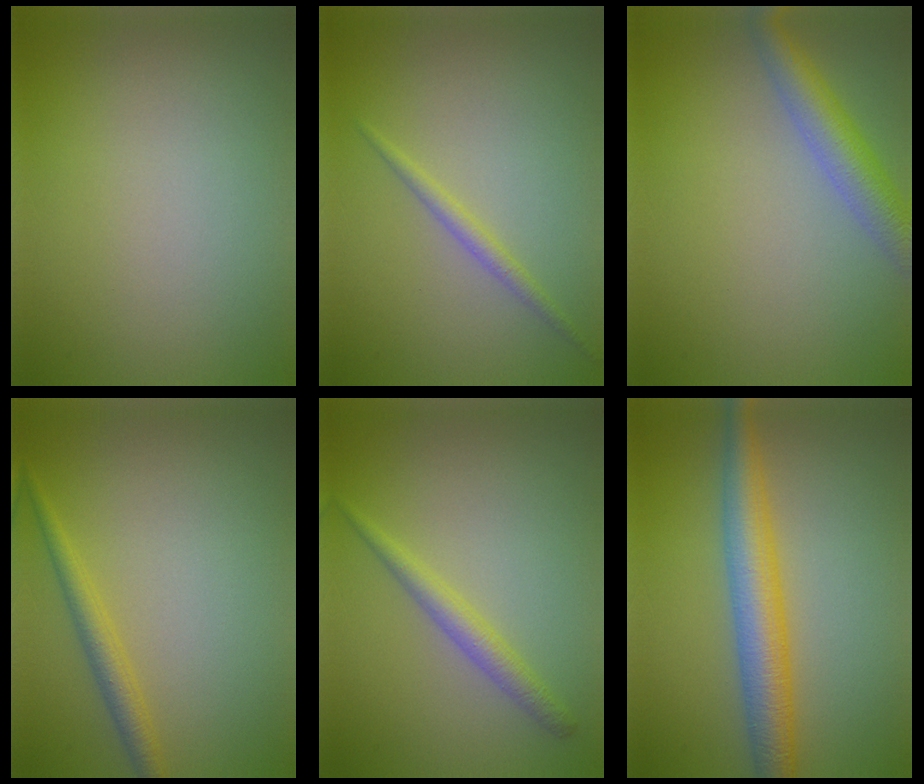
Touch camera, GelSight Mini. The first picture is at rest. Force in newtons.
{"total": 1.3, "press": 1.3, "slide": 0.1}
{"total": 4.2, "press": 4.2, "slide": 0.1}
{"total": 2.2, "press": 2.2, "slide": 0.1}
{"total": 2.2, "press": 2.2, "slide": 0.1}
{"total": 5.2, "press": 5.2, "slide": 0.2}